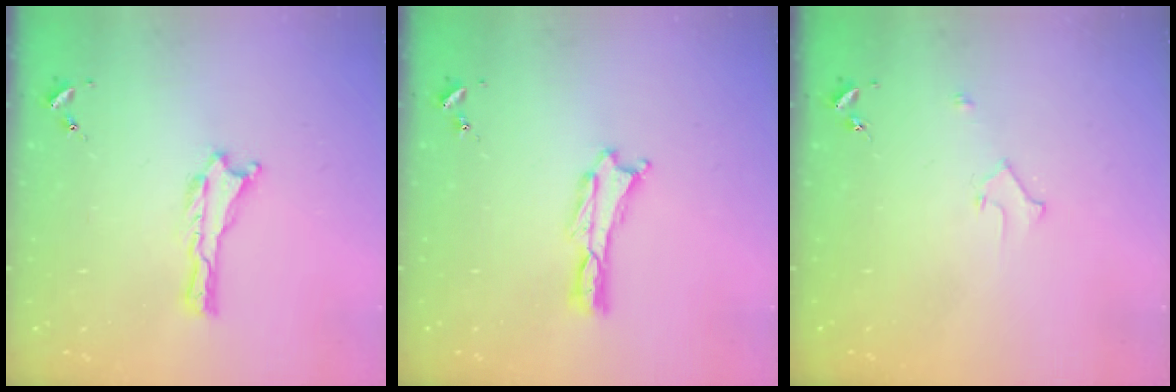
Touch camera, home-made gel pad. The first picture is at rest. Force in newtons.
{"total": 0.0}
{"total": 2.2, "press": 2.2, "slide": 0.2}